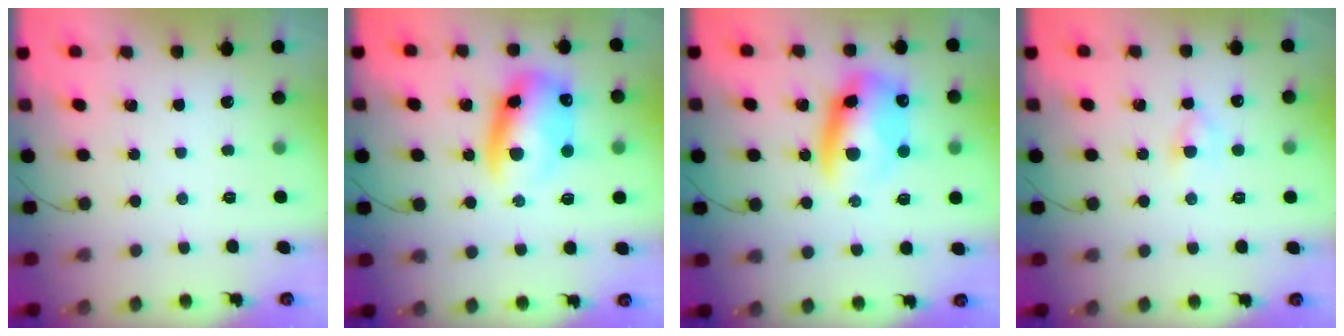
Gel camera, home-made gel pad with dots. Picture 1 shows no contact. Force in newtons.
{"total": 12.7, "press": 12.4, "slide": 2.8}
{"total": 11.8, "press": 11.5, "slide": 2.9}
{"total": 3.6, "press": 3.4, "slide": 1.1}